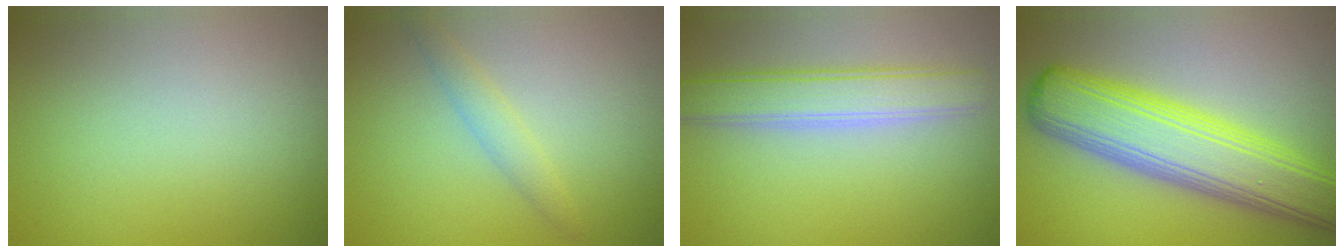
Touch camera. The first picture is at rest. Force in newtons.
{"total": 1.7, "press": 1.7, "slide": 0.1}
{"total": 4.2, "press": 4.2, "slide": 0.3}
{"total": 9.6, "press": 9.6, "slide": 0.3}